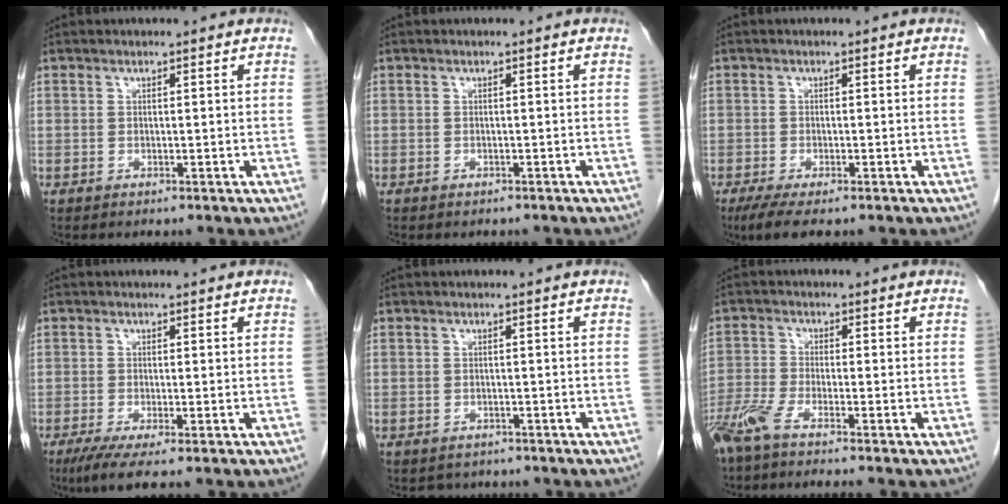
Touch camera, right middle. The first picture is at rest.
{"total": 1.4, "force": [-1.2, 0.6, 0.4], "torque": [-0.015, -0.002, -0.014]}
{"total": 4.4, "force": [-3.0, 1.0, 3.1], "torque": [-0.056, -0.013, -0.048]}
{"total": 3.9, "force": [-2.3, 0.1, 3.1], "torque": [-0.056, -0.014, -0.043]}
{"total": 2.2, "force": [-1.8, 1.2, -0.1], "torque": [-0.004, 0.001, -0.026]}
{"total": 4.7, "force": [-3.7, -0.5, 2.8], "torque": [-0.065, -0.015, -0.082]}